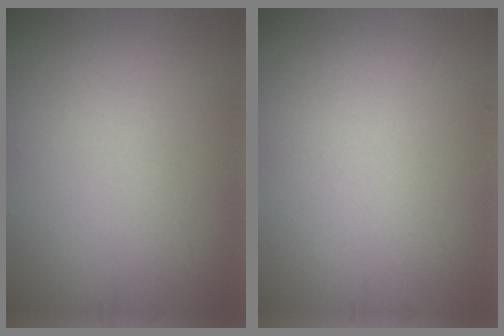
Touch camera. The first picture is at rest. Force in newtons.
{"total": 0.0}